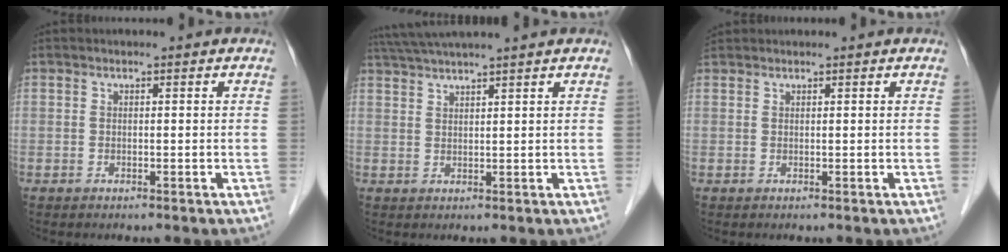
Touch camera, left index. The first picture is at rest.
{"total": 8.0, "force": [7.0, -1.3, 3.7], "torque": [-0.064, 0.032, 0.112]}
{"total": 1.0, "force": [1.0, 0.3, 0.0], "torque": [-0.010, 0.014, 0.023]}